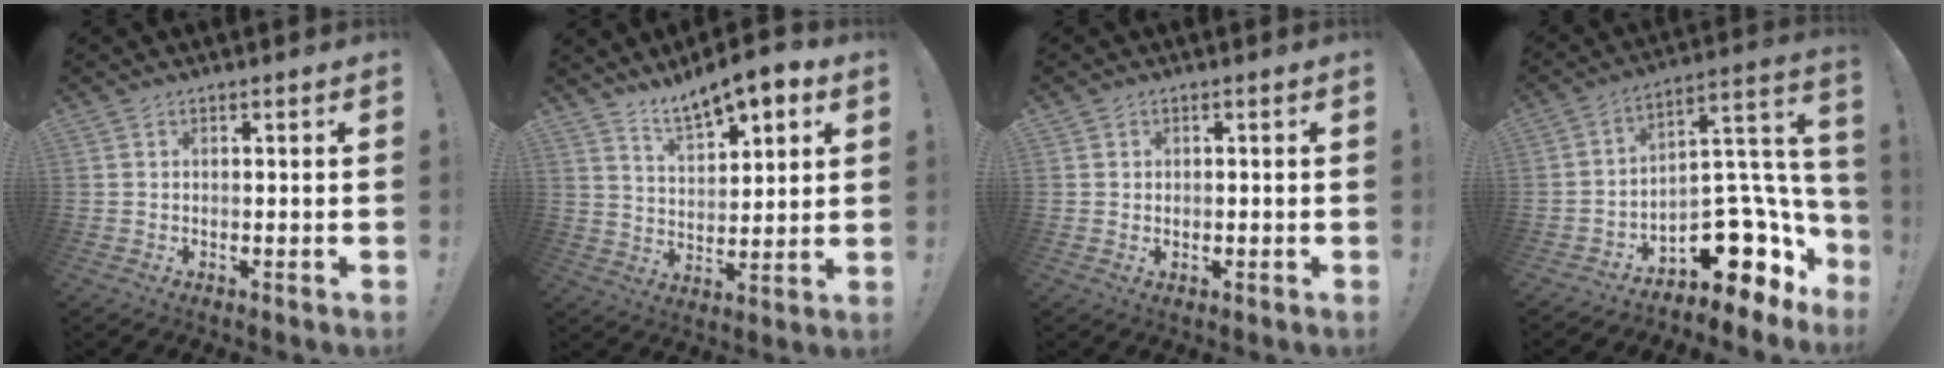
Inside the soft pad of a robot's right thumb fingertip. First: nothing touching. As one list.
[{"total": 10.4, "force": [8.3, 3.7, 5.2], "torque": [-0.080, -0.058, 0.149]}, {"total": 1.0, "force": [0.4, 0.9, 0.1], "torque": [0.007, 0.000, 0.006]}, {"total": 15.7, "force": [-6.9, 9.1, 10.7], "torque": [-0.113, 0.024, -0.103]}]